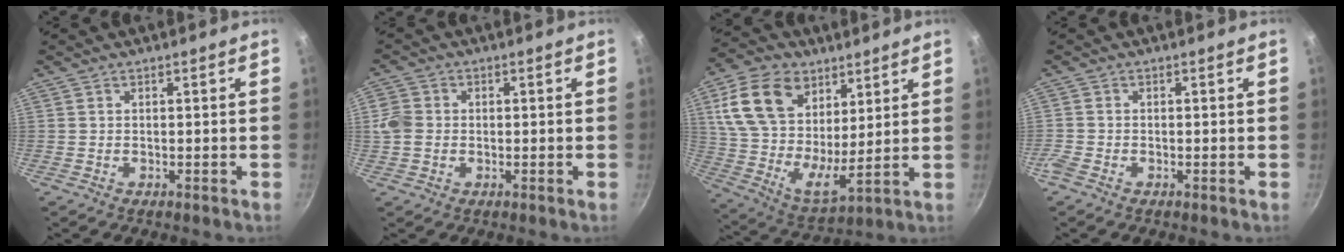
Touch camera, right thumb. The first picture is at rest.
{"total": 4.7, "force": [-0.2, 4.0, 2.4], "torque": [-0.039, 0.006, -0.010]}
{"total": 19.6, "force": [9.0, 12.1, 12.6], "torque": [-0.225, -0.025, 0.169]}
{"total": 1.7, "force": [-1.2, 1.0, 0.8], "torque": [-0.023, 0.001, -0.030]}